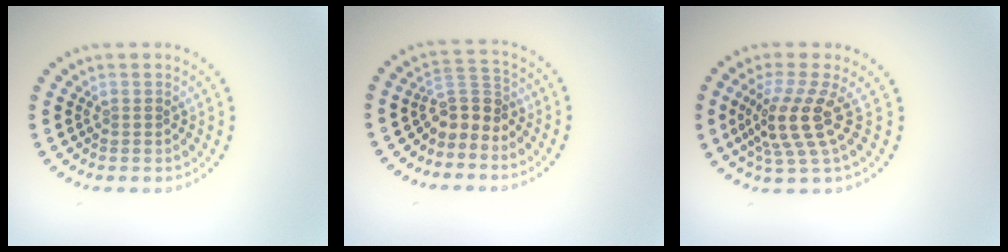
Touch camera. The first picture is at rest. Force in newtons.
{"total": 2.8, "press": 2.2, "slide": 1.7}
{"total": 4.3, "press": 3.1, "slide": 3.0}